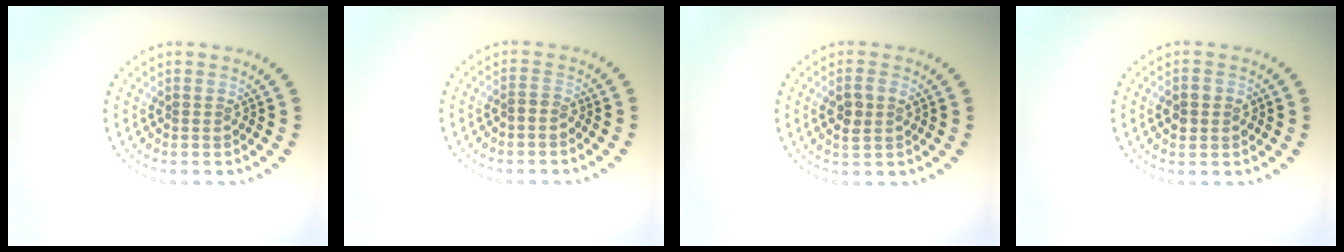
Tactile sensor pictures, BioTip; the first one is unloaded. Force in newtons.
{"total": 0.6, "press": 0.4, "slide": 0.4}
{"total": 2.0, "press": 1.9, "slide": 0.4}
{"total": 2.7, "press": 2.7, "slide": 0.2}